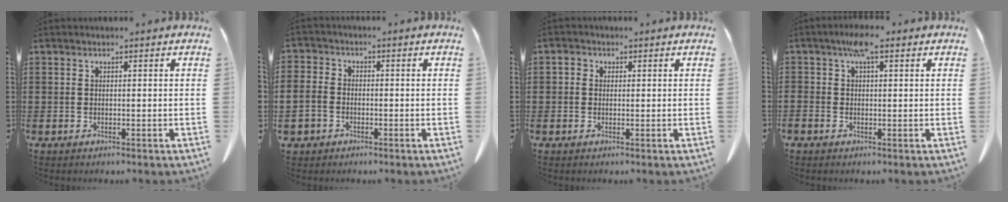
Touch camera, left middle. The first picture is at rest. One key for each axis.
{"total": 2.9, "fx": -1.3, "fy": 2.3, "fz": 1.1, "tx": -0.042, "ty": 0.000, "tz": -0.032}
{"total": 1.1, "fx": 0.2, "fy": 1.0, "fz": 0.5, "tx": -0.013, "ty": 0.005, "tz": 0.004}
{"total": 3.6, "fx": 0.8, "fy": 1.4, "fz": 3.2, "tx": -0.060, "ty": 0.006, "tz": 0.010}